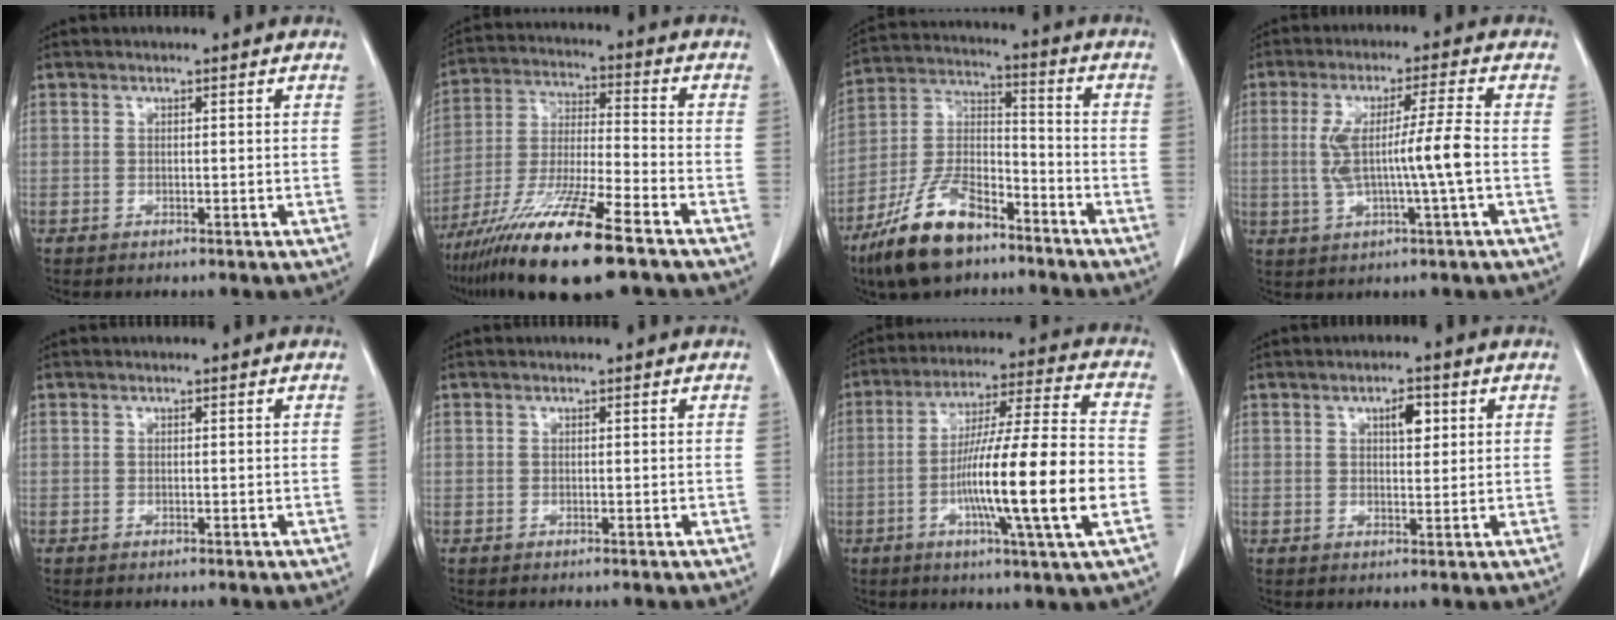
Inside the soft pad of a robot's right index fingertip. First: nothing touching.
{"total": 17.0, "force": [-10.9, 1.2, 13.0], "torque": [-0.260, -0.046, -0.201]}
{"total": 14.3, "force": [-9.9, 5.3, 9.0], "torque": [-0.185, 0.000, -0.187]}
{"total": 8.9, "force": [-0.6, -0.5, 8.9], "torque": [-0.173, 0.007, -0.007]}
{"total": 0.0}
{"total": 0.0}
{"total": 19.8, "force": [-4.5, 0.1, 19.2], "torque": [-0.312, -0.002, -0.077]}
{"total": 3.3, "force": [1.3, 1.3, 2.7], "torque": [-0.044, 0.001, 0.020]}